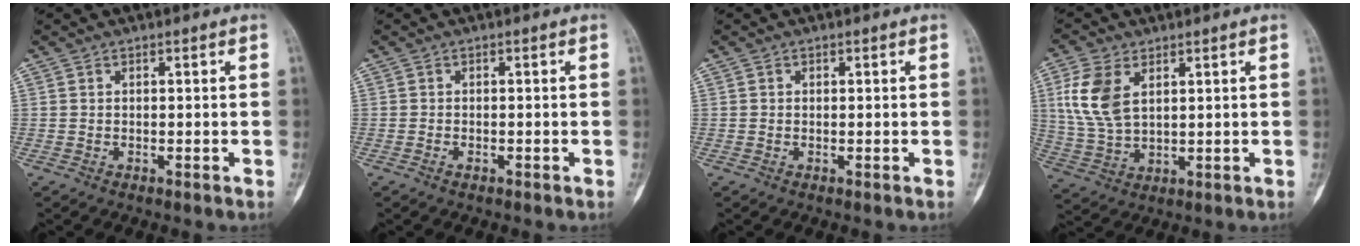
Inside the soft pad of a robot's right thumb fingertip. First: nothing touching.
{"total": 0.6, "force": [-0.4, 0.3, 0.3], "torque": [-0.006, 0.004, -0.008]}
{"total": 0.0}
{"total": 10.0, "force": [3.3, 5.9, 7.4], "torque": [-0.152, -0.006, 0.072]}